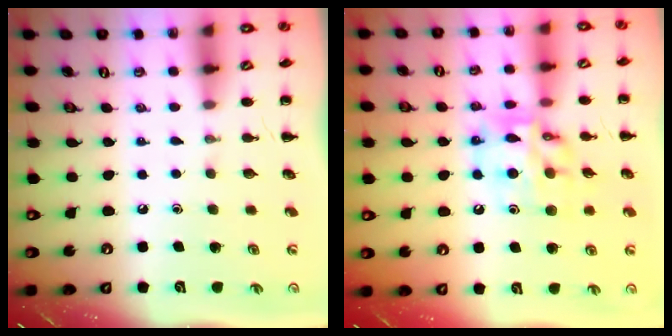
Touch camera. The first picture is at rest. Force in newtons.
{"total": 13.2, "press": 12.9, "slide": 2.7}